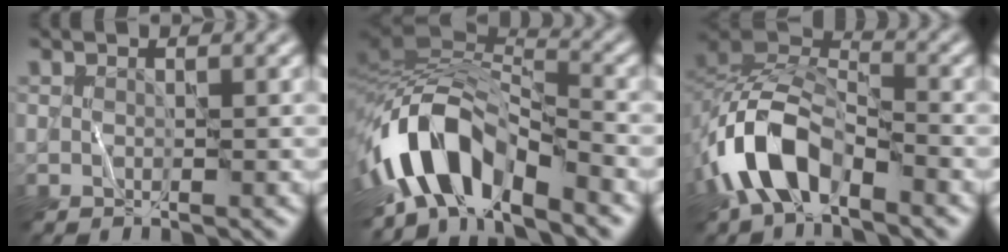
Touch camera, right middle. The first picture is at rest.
{"total": 11.1, "force": [-5.2, 5.4, 8.2], "torque": [-0.142, 0.007, -0.099]}
{"total": 8.2, "force": [-4.3, 4.5, 5.4], "torque": [-0.101, 0.000, -0.088]}